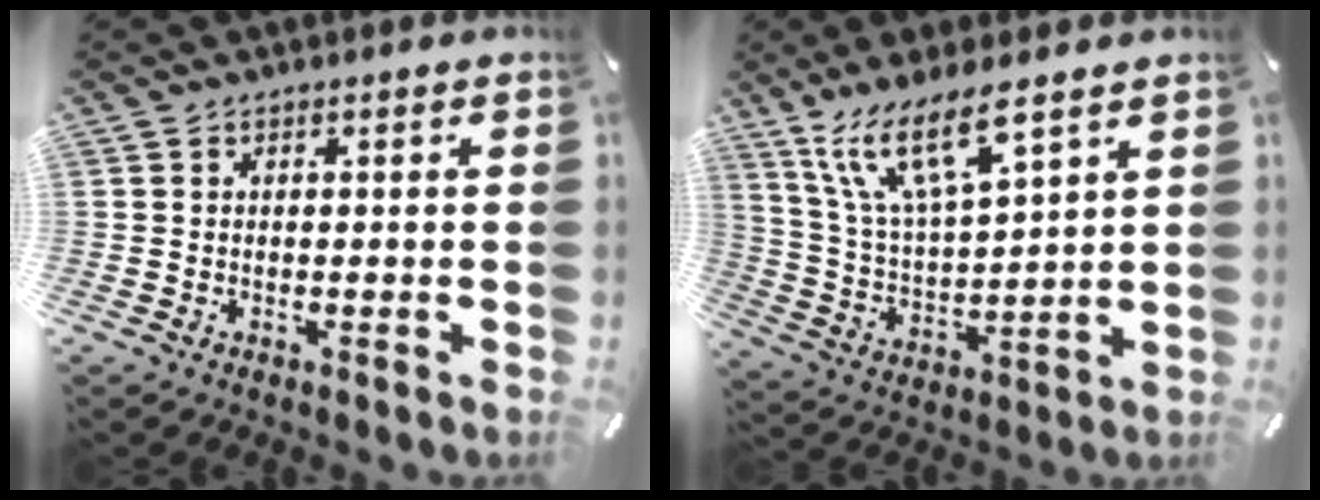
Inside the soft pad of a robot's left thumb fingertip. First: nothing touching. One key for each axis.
{"total": 14.1, "fx": 9.5, "fy": 4.1, "fz": 9.6, "tx": -0.215, "ty": -0.038, "tz": 0.167}